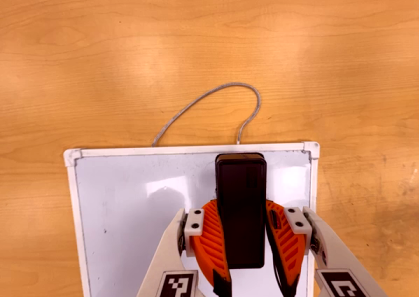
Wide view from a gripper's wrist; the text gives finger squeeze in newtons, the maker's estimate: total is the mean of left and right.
{"total": 9.7, "left": 7.8, "right": 11.5}